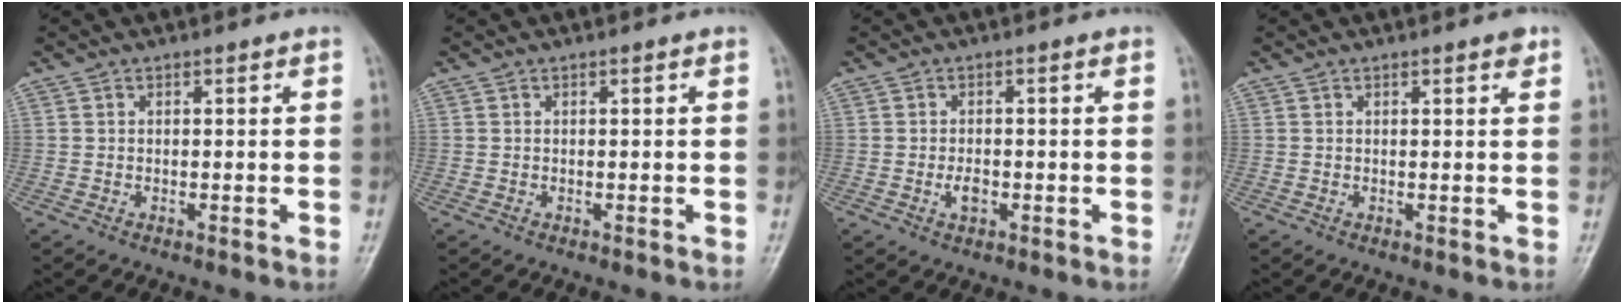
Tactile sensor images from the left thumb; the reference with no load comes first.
{"total": 0.0}
{"total": 2.4, "force": [-0.7, 1.3, 1.9], "torque": [-0.031, 0.003, -0.013]}
{"total": 1.4, "force": [0.9, 0.3, 1.0], "torque": [-0.012, -0.003, 0.009]}